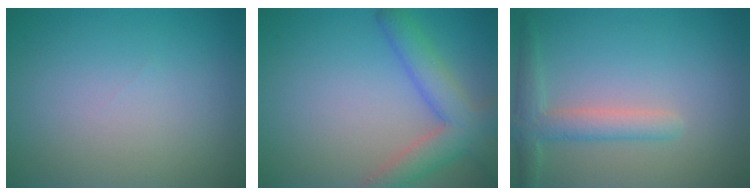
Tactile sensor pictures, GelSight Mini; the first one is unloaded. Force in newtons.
{"total": 5.0, "press": 5.0, "slide": 0.3}
{"total": 3.0, "press": 3.0, "slide": 0.2}